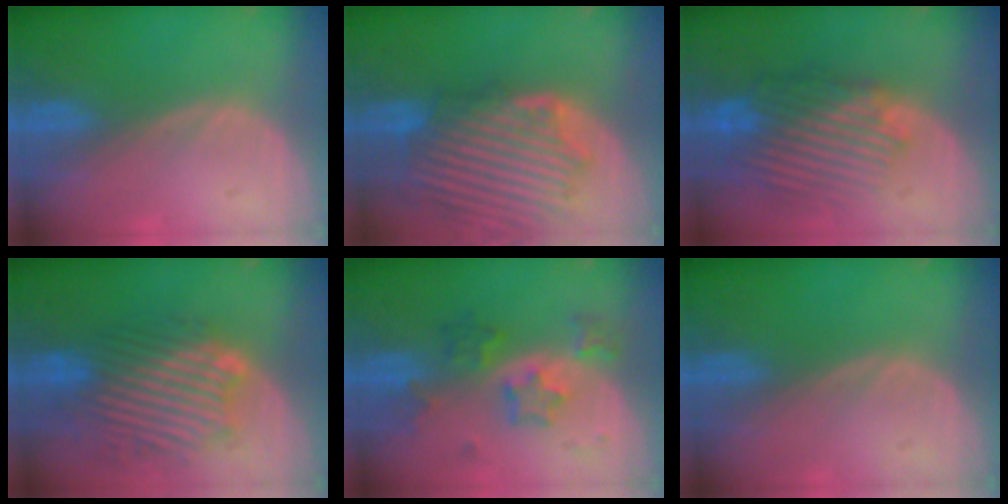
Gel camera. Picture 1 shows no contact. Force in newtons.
{"total": 12.5, "press": 11.5, "slide": 5.0}
{"total": 10.2, "press": 9.1, "slide": 4.7}
{"total": 11.0, "press": 10.2, "slide": 4.1}
{"total": 6.1, "press": 5.9, "slide": 1.6}
{"total": 0.0}